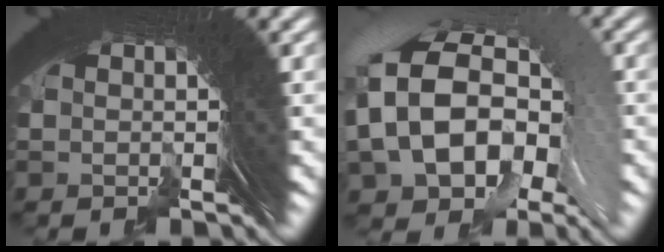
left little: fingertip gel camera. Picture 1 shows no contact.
{"total": 16.9, "force": [2.0, -3.5, -16.4], "torque": [0.185, 0.028, 0.019]}